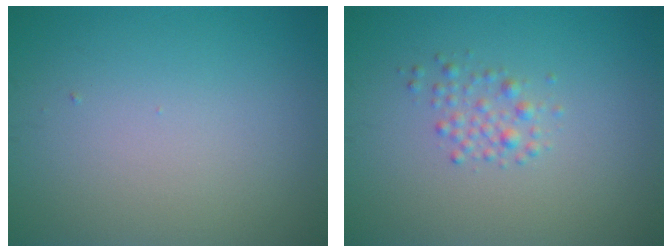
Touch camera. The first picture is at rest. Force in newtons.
{"total": 1.6, "press": 1.6, "slide": 0.1}